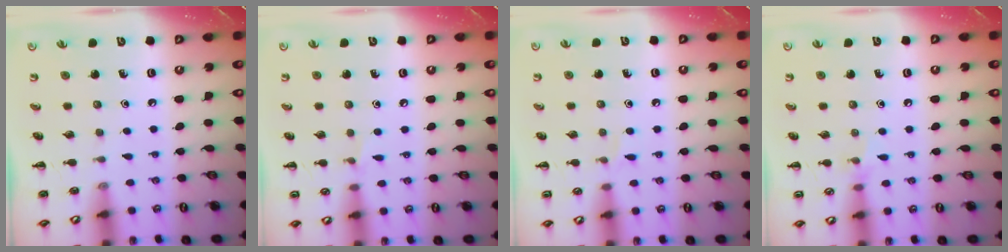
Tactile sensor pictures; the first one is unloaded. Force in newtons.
{"total": 3.5, "press": 3.4, "slide": 1.1}
{"total": 3.3, "press": 3.2, "slide": 1.0}
{"total": 4.8, "press": 4.5, "slide": 1.8}